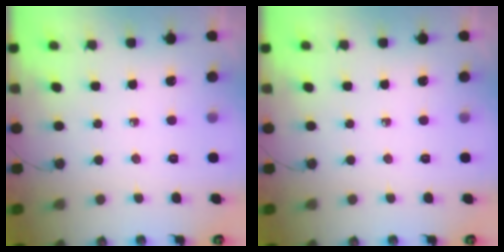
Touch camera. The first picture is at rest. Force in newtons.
{"total": 0.0}